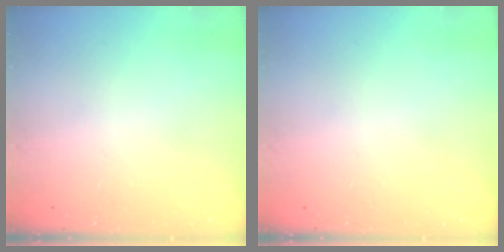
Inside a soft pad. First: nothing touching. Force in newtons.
{"total": 0.0}